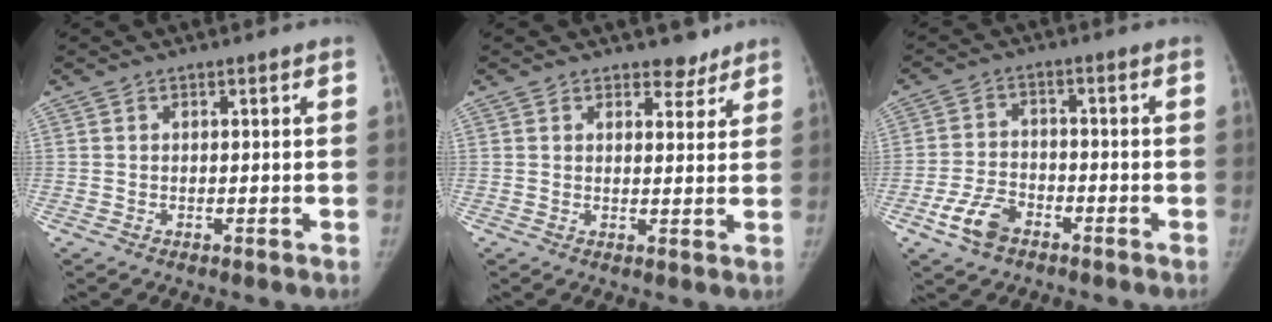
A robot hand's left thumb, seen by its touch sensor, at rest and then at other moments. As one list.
[{"total": 3.6, "force": [3.0, 2.0, 0.7], "torque": [0.016, -0.020, 0.040]}, {"total": 6.9, "force": [-4.0, 4.1, 3.8], "torque": [-0.073, 0.019, -0.073]}]